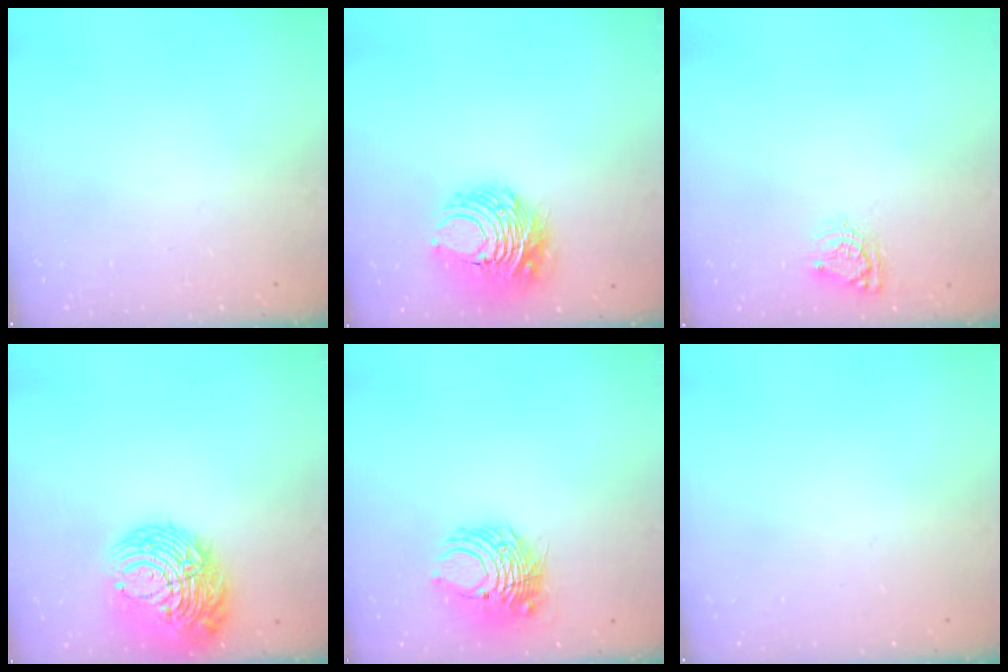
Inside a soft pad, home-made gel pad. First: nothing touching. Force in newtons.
{"total": 10.5, "press": 10.4, "slide": 0.6}
{"total": 5.4, "press": 5.4, "slide": 0.1}
{"total": 16.5, "press": 16.4, "slide": 1.6}
{"total": 8.0, "press": 8.0, "slide": 0.5}
{"total": 0.0}